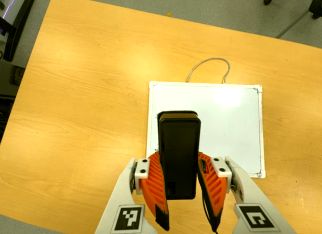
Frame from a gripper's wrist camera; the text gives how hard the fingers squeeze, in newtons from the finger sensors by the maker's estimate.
{"total": 8.4, "left": 6.8, "right": 9.9}